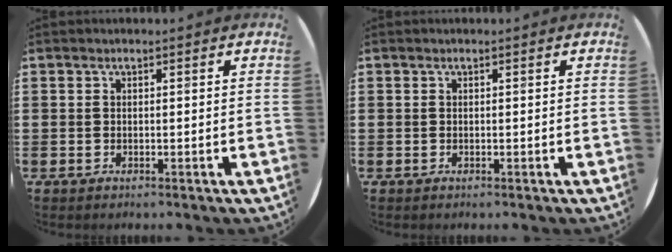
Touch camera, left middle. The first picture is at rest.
{"total": 0.0}